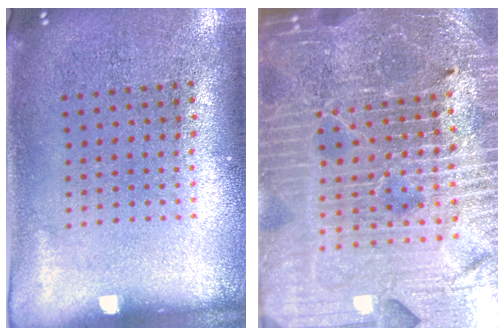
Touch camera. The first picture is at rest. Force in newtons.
{"total": 5.9, "press": 5.3, "slide": 2.4}